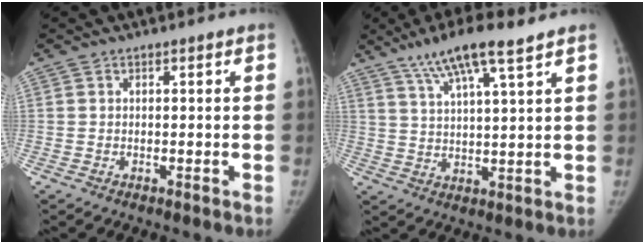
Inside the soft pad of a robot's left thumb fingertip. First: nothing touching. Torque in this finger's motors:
{"motor_torque": [0.06, 0.05, 1.23, -1.03, 0.26]}